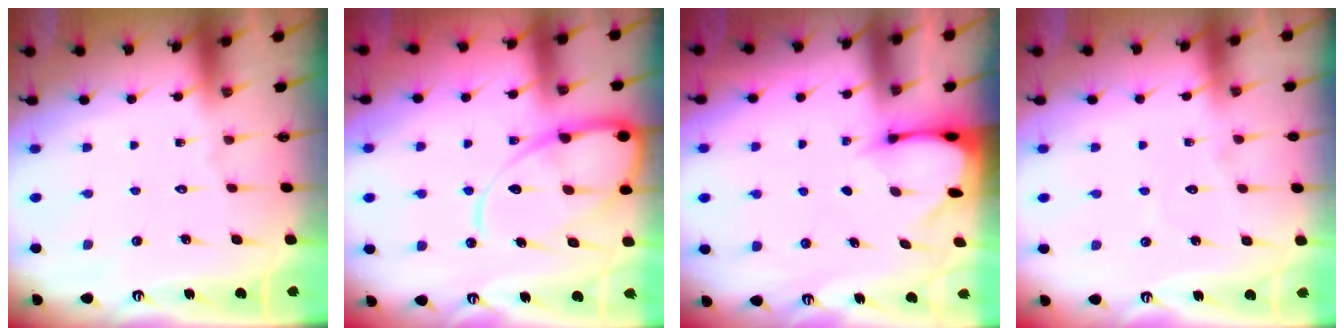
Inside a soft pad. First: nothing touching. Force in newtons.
{"total": 13.2, "press": 13.2, "slide": 1.2}
{"total": 2.4, "press": 2.4, "slide": 0.3}
{"total": 2.6, "press": 2.6, "slide": 0.3}